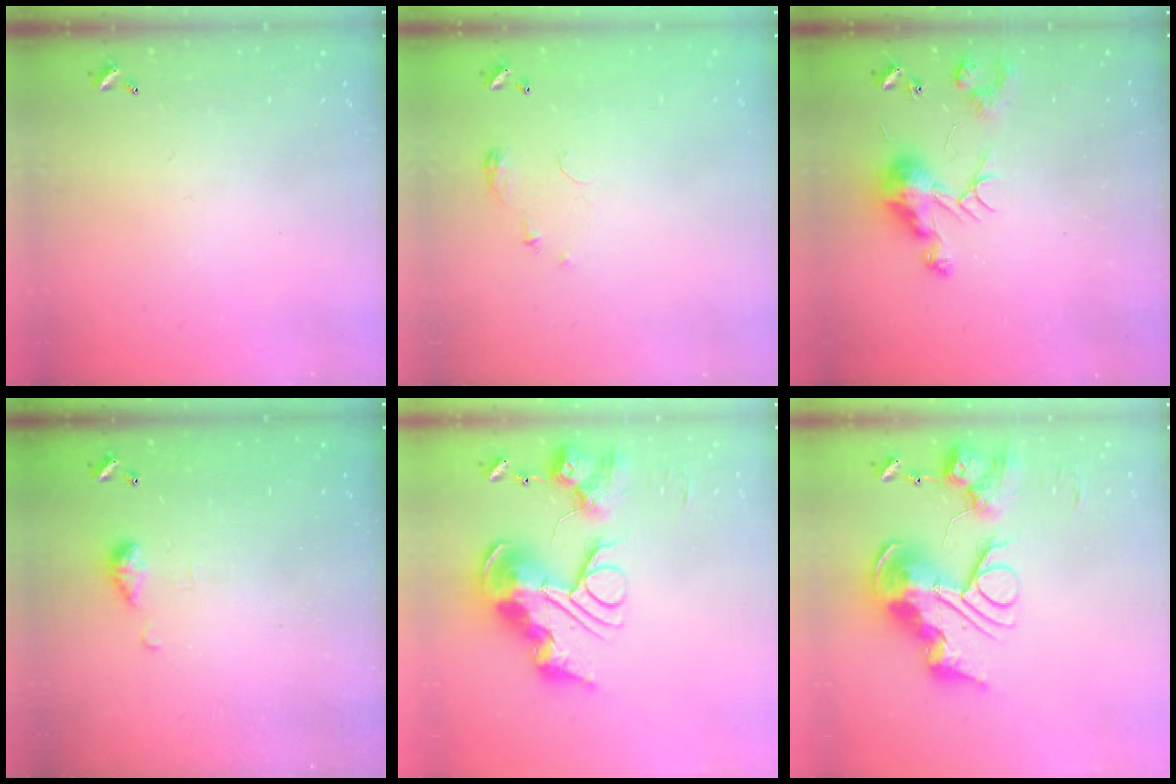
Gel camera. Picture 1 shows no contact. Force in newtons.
{"total": 4.5, "press": 4.5, "slide": 0.6}
{"total": 8.8, "press": 8.8, "slide": 0.0}
{"total": 5.6, "press": 5.5, "slide": 0.7}
{"total": 0.9, "press": 0.9, "slide": 0.0}
{"total": 0.9, "press": 0.9, "slide": 0.0}